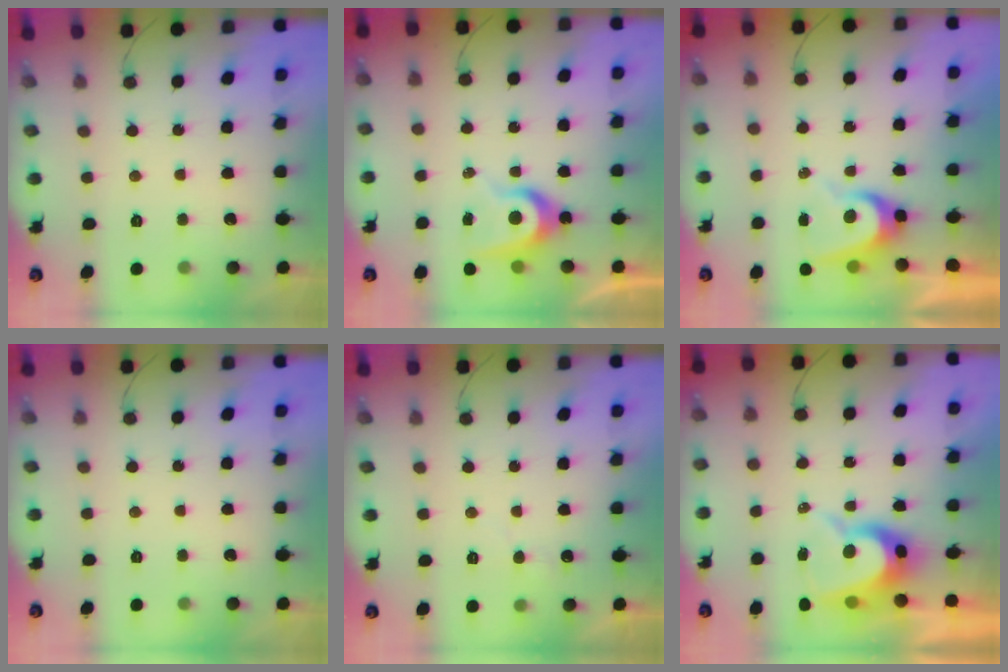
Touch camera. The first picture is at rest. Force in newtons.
{"total": 7.8, "press": 7.8, "slide": 0.2}
{"total": 6.8, "press": 6.8, "slide": 0.6}
{"total": 0.0}
{"total": 5.7, "press": 5.7, "slide": 0.6}
{"total": 10.1, "press": 10.1, "slide": 0.7}